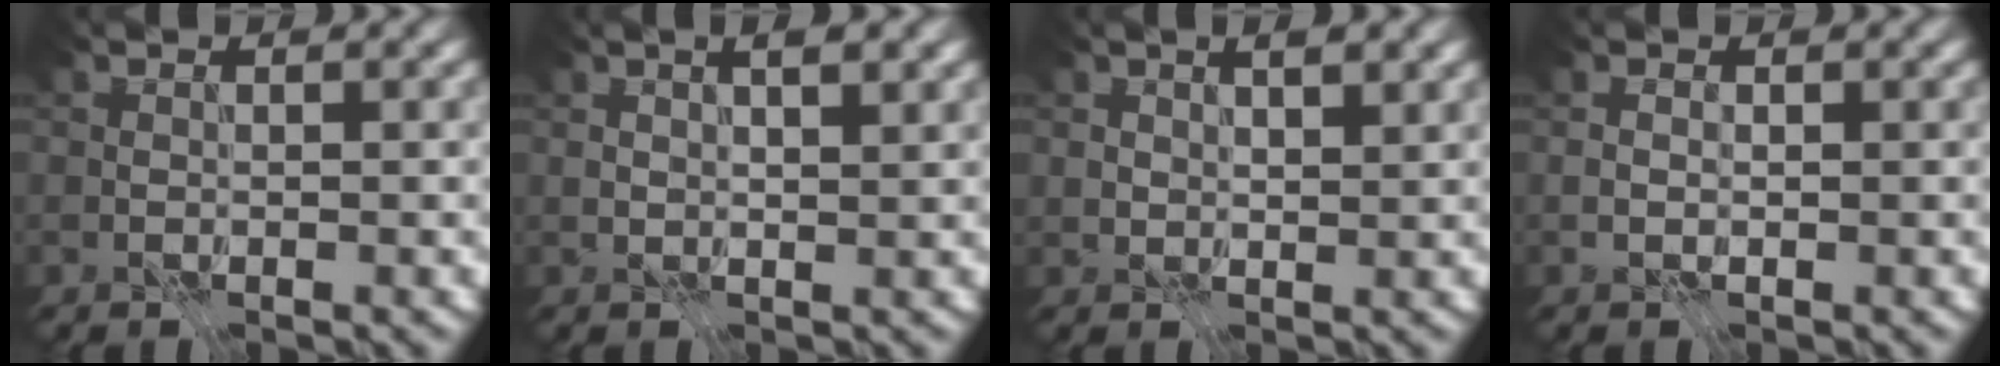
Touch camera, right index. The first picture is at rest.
{"total": 3.3, "force": [1.8, 1.2, 2.5], "torque": [-0.026, 0.008, 0.014]}
{"total": 2.4, "force": [1.3, 1.1, 1.7], "torque": [-0.028, -0.002, 0.026]}
{"total": 0.9, "force": [0.0, 0.6, 0.7], "torque": [-0.017, 0.000, -0.001]}